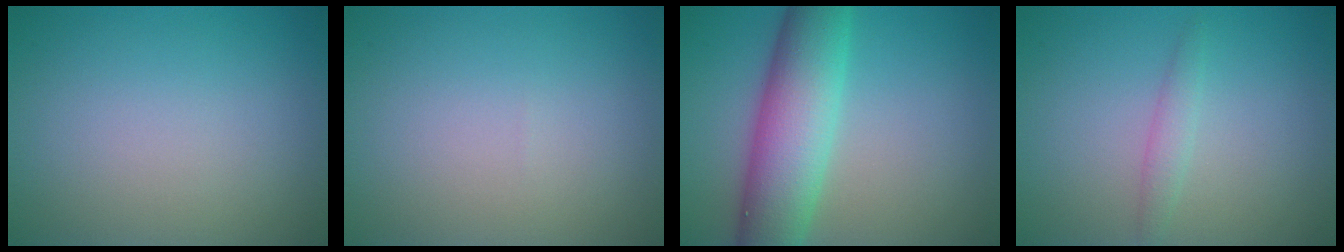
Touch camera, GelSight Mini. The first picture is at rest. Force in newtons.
{"total": 0.0}
{"total": 8.5, "press": 8.5, "slide": 0.3}
{"total": 1.4, "press": 1.4, "slide": 0.1}